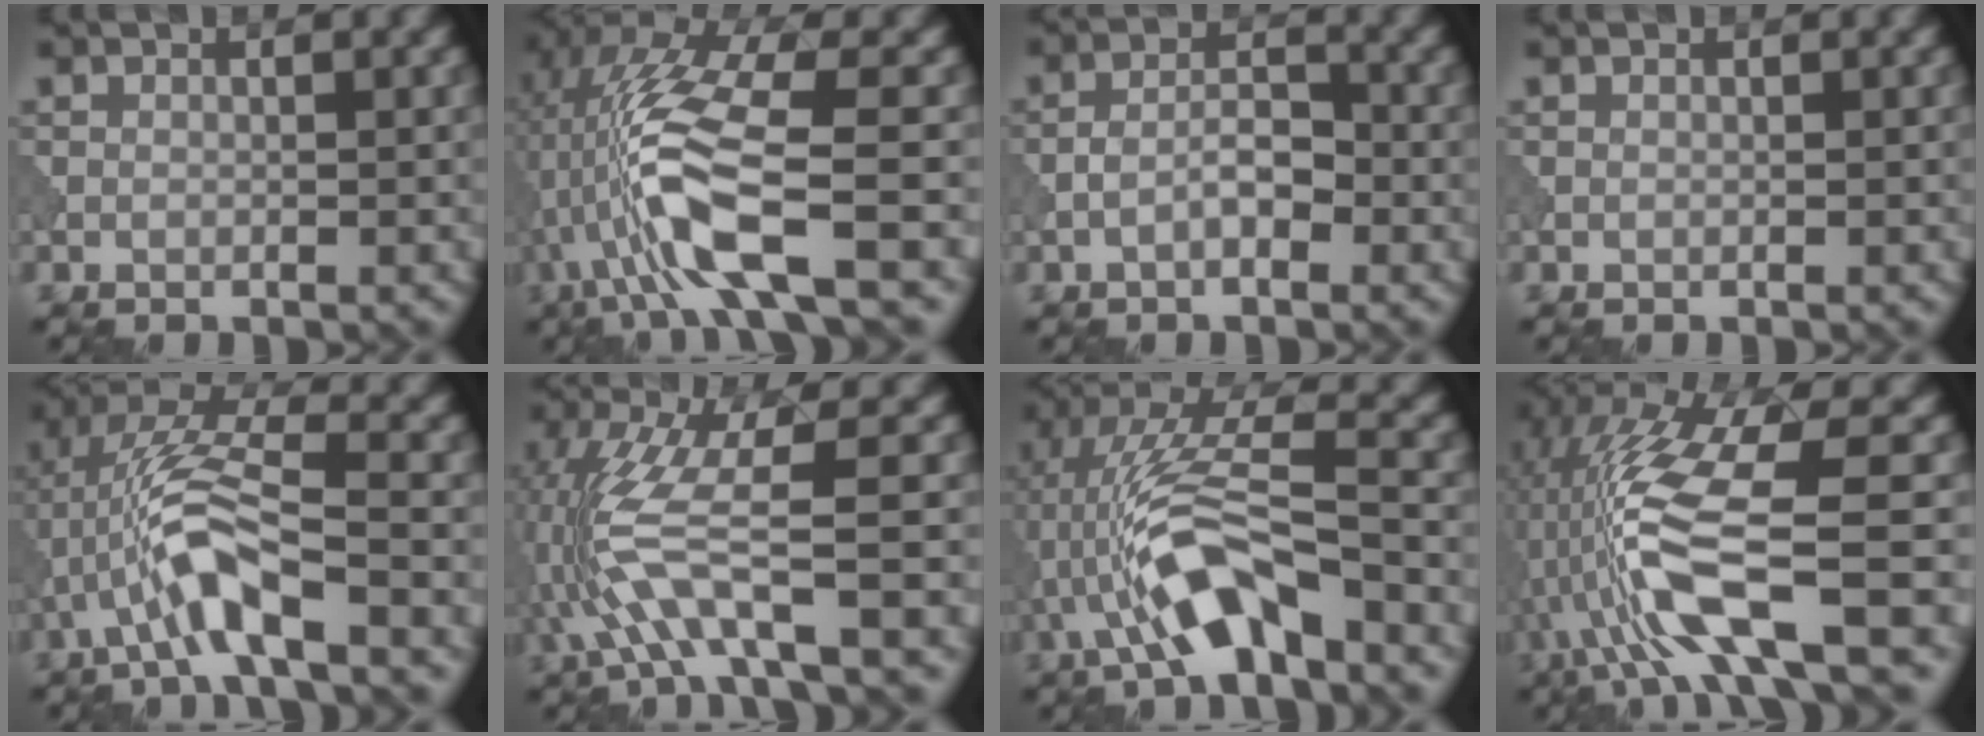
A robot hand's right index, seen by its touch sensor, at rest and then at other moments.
{"total": 10.9, "force": [-2.6, 3.0, 10.2], "torque": [-0.215, 0.007, -0.051]}
{"total": 2.4, "force": [-1.0, 0.9, 2.0], "torque": [-0.037, 0.010, -0.024]}
{"total": 0.0}
{"total": 6.9, "force": [-2.4, 1.5, 6.3], "torque": [-0.134, 0.019, -0.050]}
{"total": 8.8, "force": [-2.4, 2.3, 8.2], "torque": [-0.188, 0.001, -0.048]}
{"total": 8.2, "force": [-3.1, 2.3, 7.3], "torque": [-0.143, 0.018, -0.059]}
{"total": 13.3, "force": [-3.1, 3.8, 12.3], "torque": [-0.253, 0.002, -0.052]}